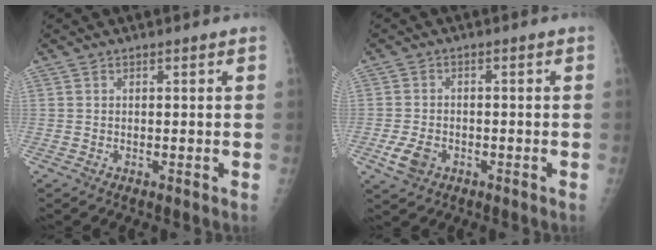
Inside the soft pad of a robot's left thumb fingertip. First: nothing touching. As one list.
[{"total": 4.4, "force": [-2.0, 3.1, 2.4], "torque": [-0.044, 0.004, -0.032]}]